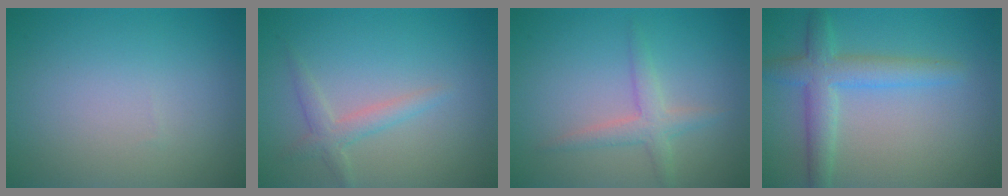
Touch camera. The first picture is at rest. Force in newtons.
{"total": 1.9, "press": 1.9, "slide": 0.1}
{"total": 2.3, "press": 2.3, "slide": 0.1}
{"total": 4.0, "press": 4.0, "slide": 0.1}